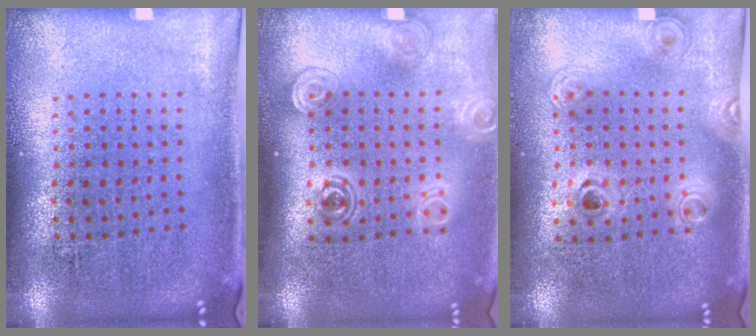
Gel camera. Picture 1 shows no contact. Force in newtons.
{"total": 1.4, "press": 1.2, "slide": 0.7}
{"total": 1.2, "press": 1.0, "slide": 0.7}